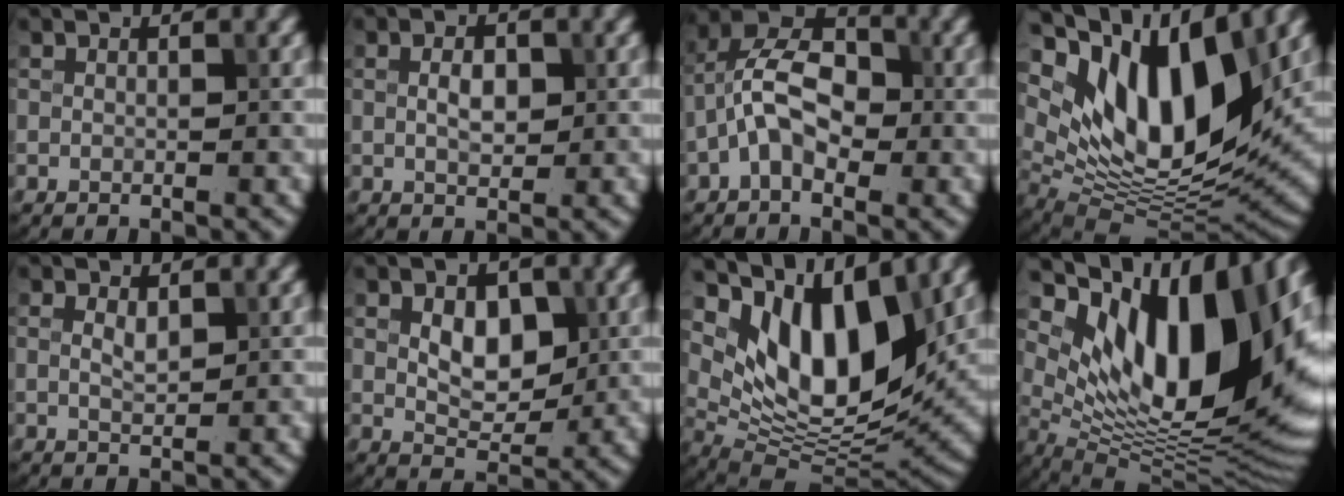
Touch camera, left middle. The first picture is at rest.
{"total": 2.2, "force": [0.2, 1.3, 1.8], "torque": [-0.036, 0.002, 0.004]}
{"total": 6.2, "force": [-1.7, 3.6, 4.7], "torque": [-0.084, 0.024, -0.040]}
{"total": 14.2, "force": [6.5, 6.7, 10.6], "torque": [-0.184, 0.001, 0.120]}
{"total": 1.3, "force": [0.5, 0.6, 1.0], "torque": [-0.024, 0.000, 0.012]}
{"total": 4.1, "force": [0.8, 2.6, 3.0], "torque": [-0.049, -0.002, 0.013]}
{"total": 11.0, "force": [5.6, 5.1, 8.0], "torque": [-0.133, -0.011, 0.102]}
{"total": 15.0, "force": [5.6, 6.7, 12.1], "torque": [-0.186, -0.003, 0.101]}